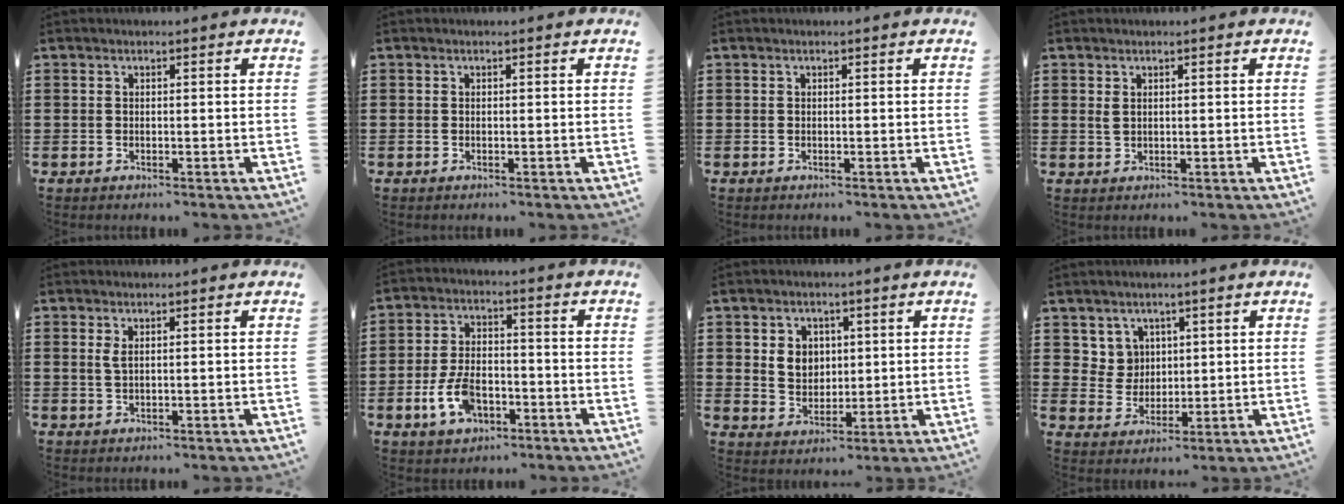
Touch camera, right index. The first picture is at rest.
{"total": 0.0}
{"total": 0.0}
{"total": 1.1, "force": [0.6, 0.6, 0.8], "torque": [-0.018, 0.003, 0.011]}
{"total": 1.3, "force": [0.4, 0.3, 1.2], "torque": [-0.024, 0.003, 0.007]}
{"total": 7.0, "force": [-3.1, 3.7, 5.1], "torque": [-0.116, 0.001, -0.061]}
{"total": 4.2, "force": [1.3, 3.7, 1.6], "torque": [-0.039, 0.008, 0.021]}
{"total": 4.5, "force": [2.2, 3.9, 0.6], "torque": [-0.025, 0.009, 0.041]}